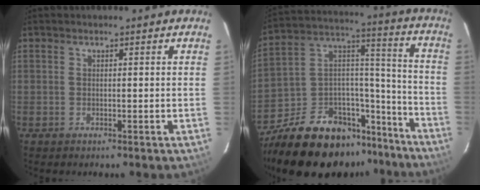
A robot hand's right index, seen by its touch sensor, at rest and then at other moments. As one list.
[{"total": 26.0, "force": [-19.4, 12.7, 11.9], "torque": [-0.221, 0.070, -0.280]}]